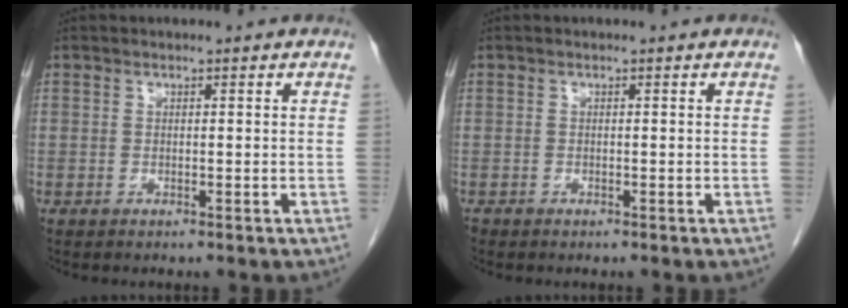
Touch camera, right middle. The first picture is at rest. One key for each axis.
{"total": 0.0}